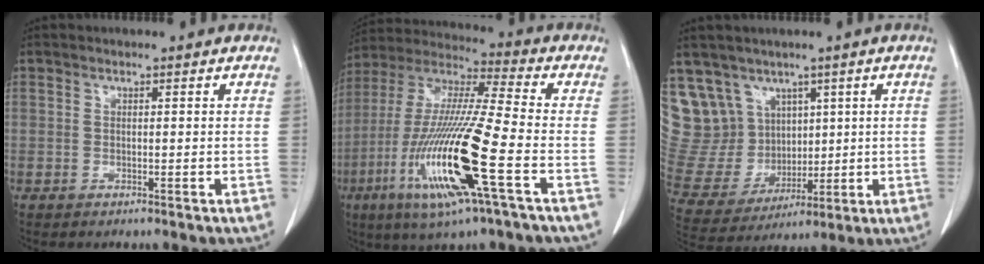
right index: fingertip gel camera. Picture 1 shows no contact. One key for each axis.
{"total": 20.1, "fx": -6.9, "fy": 0.7, "fz": 18.8, "tx": -0.409, "ty": -0.033, "tz": -0.138}
{"total": 14.0, "fx": 7.4, "fy": 11.4, "fz": 3.2, "tx": -0.092, "ty": 0.063, "tz": 0.181}